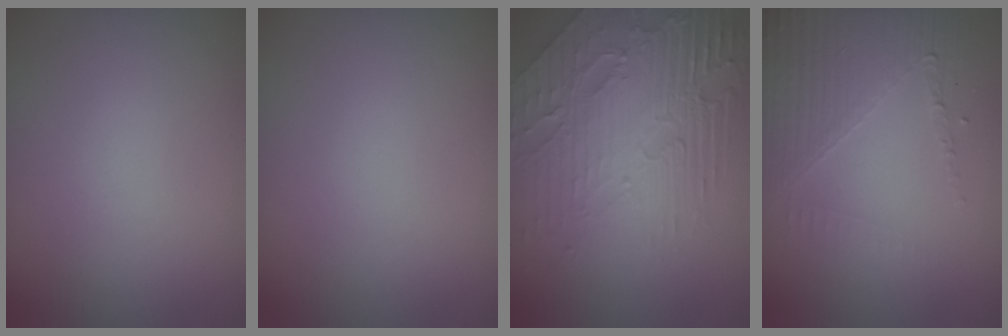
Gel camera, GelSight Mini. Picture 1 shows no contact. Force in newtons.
{"total": 0.0}
{"total": 8.3, "press": 5.7, "slide": 6.1}
{"total": 5.3, "press": 3.1, "slide": 4.3}